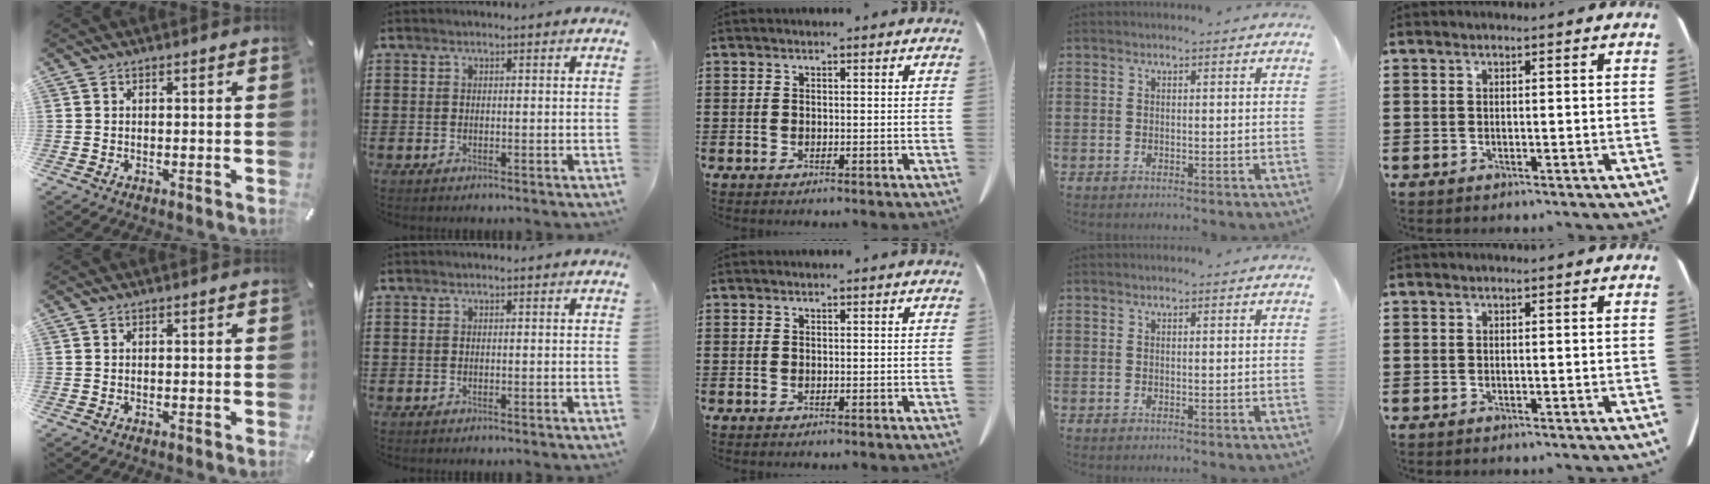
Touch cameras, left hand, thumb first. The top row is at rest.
{}